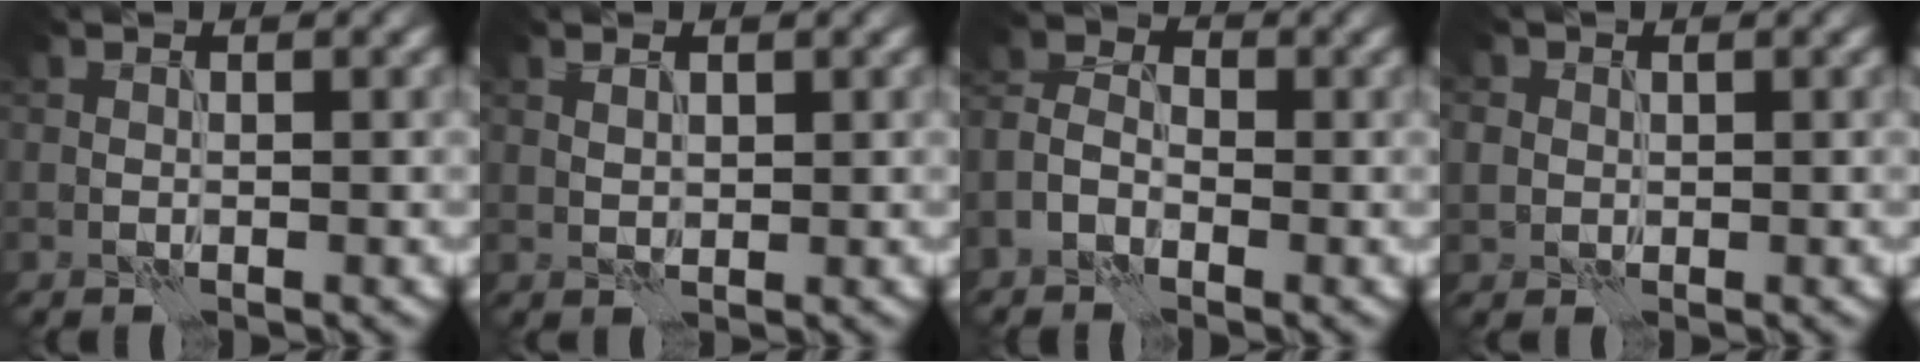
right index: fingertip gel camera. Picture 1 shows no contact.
{"total": 0.7, "force": [0.4, 0.3, 0.4], "torque": [-0.012, -0.002, 0.012]}
{"total": 3.0, "force": [-1.8, 2.0, 1.4], "torque": [-0.034, 0.002, -0.041]}
{"total": 1.3, "force": [0.3, 1.3, 0.1], "torque": [-0.004, -0.002, 0.009]}